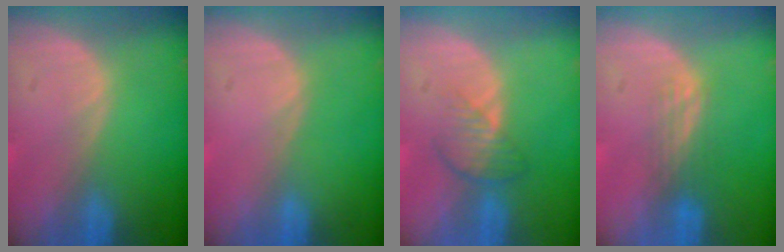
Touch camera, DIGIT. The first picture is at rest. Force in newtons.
{"total": 0.0}
{"total": 3.7, "press": 3.2, "slide": 1.9}
{"total": 2.9, "press": 2.5, "slide": 1.5}